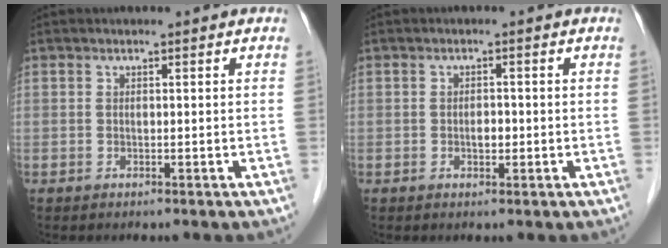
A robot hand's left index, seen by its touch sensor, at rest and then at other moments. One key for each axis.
{"total": 1.5, "fx": -0.4, "fy": 0.9, "fz": 1.2, "tx": -0.021, "ty": 0.002, "tz": -0.005}